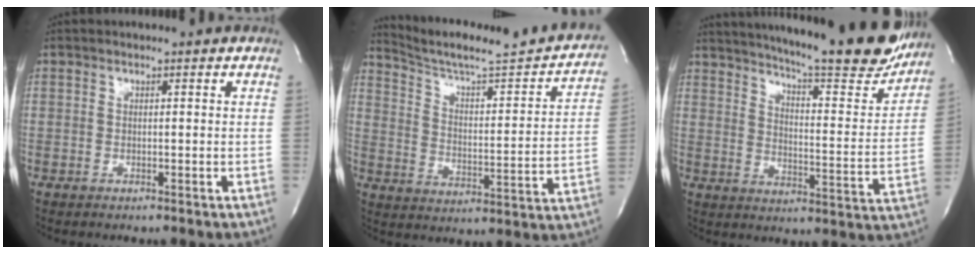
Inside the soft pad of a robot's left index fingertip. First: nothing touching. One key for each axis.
{"total": 22.2, "fx": 20.2, "fy": 1.6, "fz": 9.1, "tx": -0.132, "ty": -0.034, "tz": 0.275}
{"total": 26.0, "fx": 22.8, "fy": 3.0, "fz": 12.1, "tx": -0.192, "ty": -0.065, "tz": 0.290}